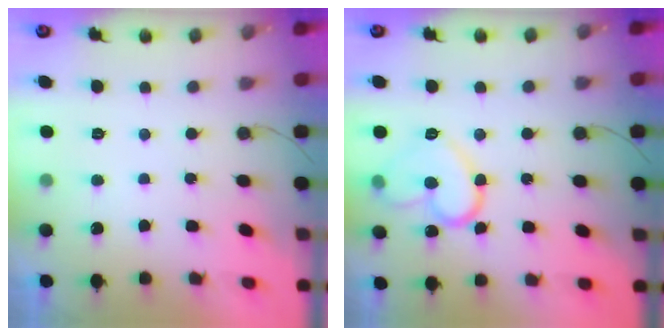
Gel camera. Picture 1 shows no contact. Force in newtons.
{"total": 13.6, "press": 13.6, "slide": 1.1}